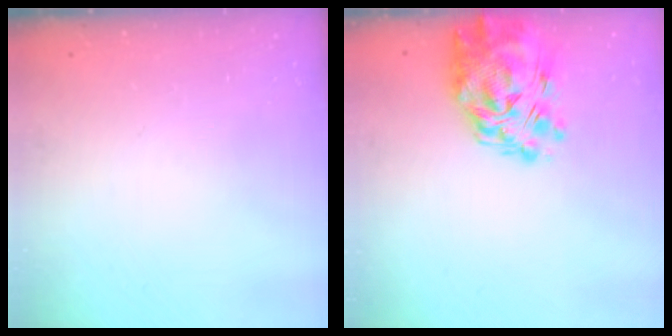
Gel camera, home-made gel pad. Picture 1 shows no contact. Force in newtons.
{"total": 12.7, "press": 11.8, "slide": 4.9}